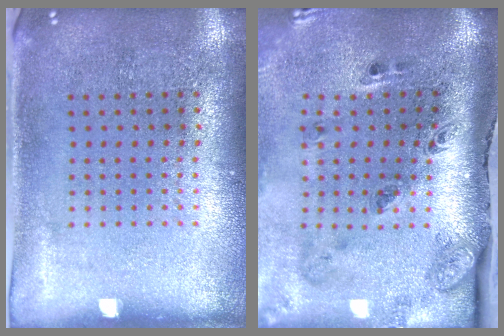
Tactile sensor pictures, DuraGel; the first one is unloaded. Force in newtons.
{"total": 3.4, "press": 2.1, "slide": 2.6}